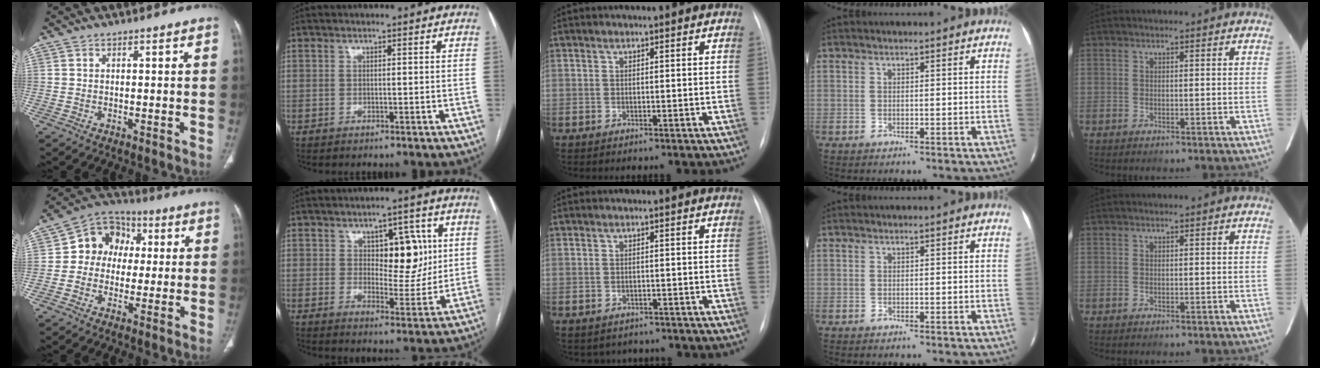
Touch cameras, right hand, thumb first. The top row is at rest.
{"thumb": {"total": 10.8, "force": [1.0, 9.4, 5.3], "torque": [-0.046, 0.023, 0.001]}, "index": {"total": 9.0, "force": [2.4, 4.5, 7.4], "torque": [-0.092, 0.012, 0.041]}, "middle": {"total": 3.1, "force": [-2.6, 1.7, 0.0], "torque": [-0.002, 0.010, -0.031]}}